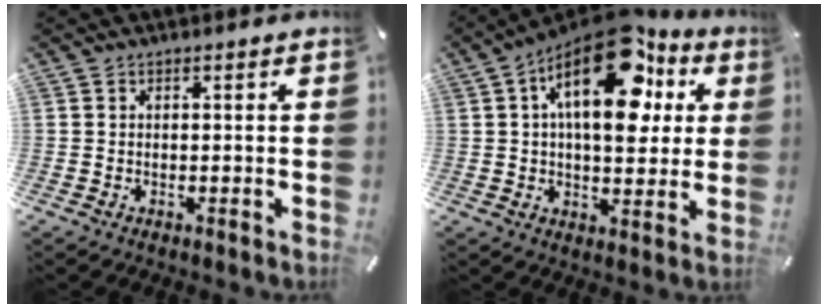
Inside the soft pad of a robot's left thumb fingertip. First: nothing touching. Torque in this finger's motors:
{"motor_torque": [2.45, 2.56, 1.99, -0.78, 0.26]}